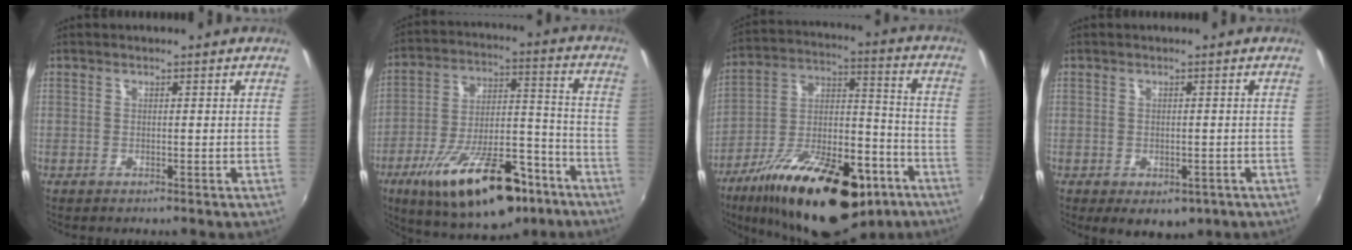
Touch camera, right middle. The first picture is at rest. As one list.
[{"total": 24.4, "force": [-14.8, 9.8, 16.7], "torque": [-0.282, -0.013, -0.219]}, {"total": 27.5, "force": [-16.0, 11.9, 19.0], "torque": [-0.316, -0.009, -0.241]}, {"total": 5.7, "force": [-2.8, 3.5, 3.5], "torque": [-0.062, -0.023, -0.032]}]